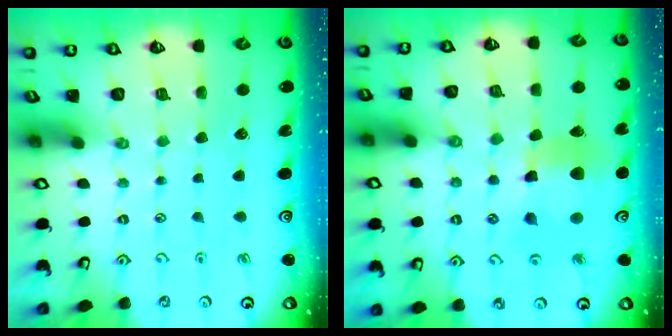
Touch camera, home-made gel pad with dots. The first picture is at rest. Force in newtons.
{"total": 11.8, "press": 11.7, "slide": 1.7}